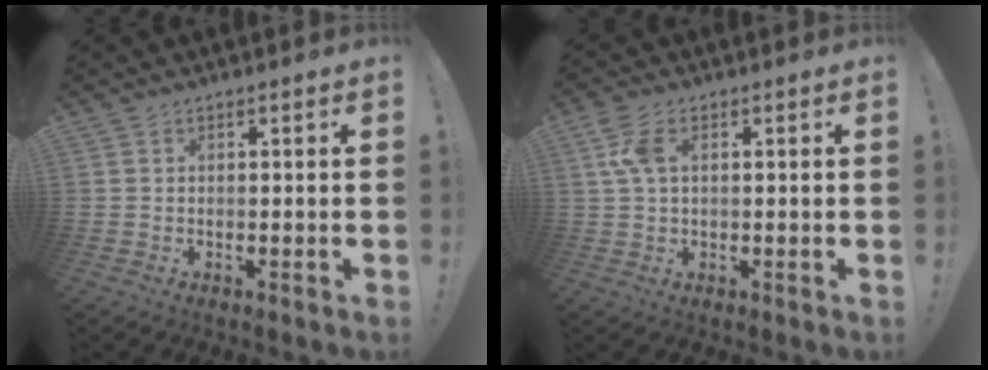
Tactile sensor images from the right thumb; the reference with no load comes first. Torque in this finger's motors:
{"motor_torque": [0.28, 0.90, 0.07, -0.04, 0.01]}